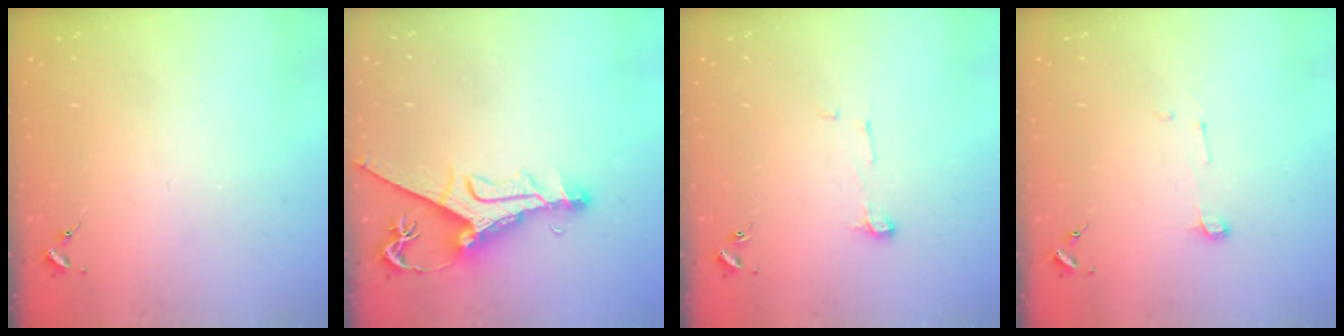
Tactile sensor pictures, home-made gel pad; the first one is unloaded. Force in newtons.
{"total": 12.4, "press": 12.4, "slide": 1.3}
{"total": 4.3, "press": 4.3, "slide": 0.4}
{"total": 3.8, "press": 3.8, "slide": 0.5}